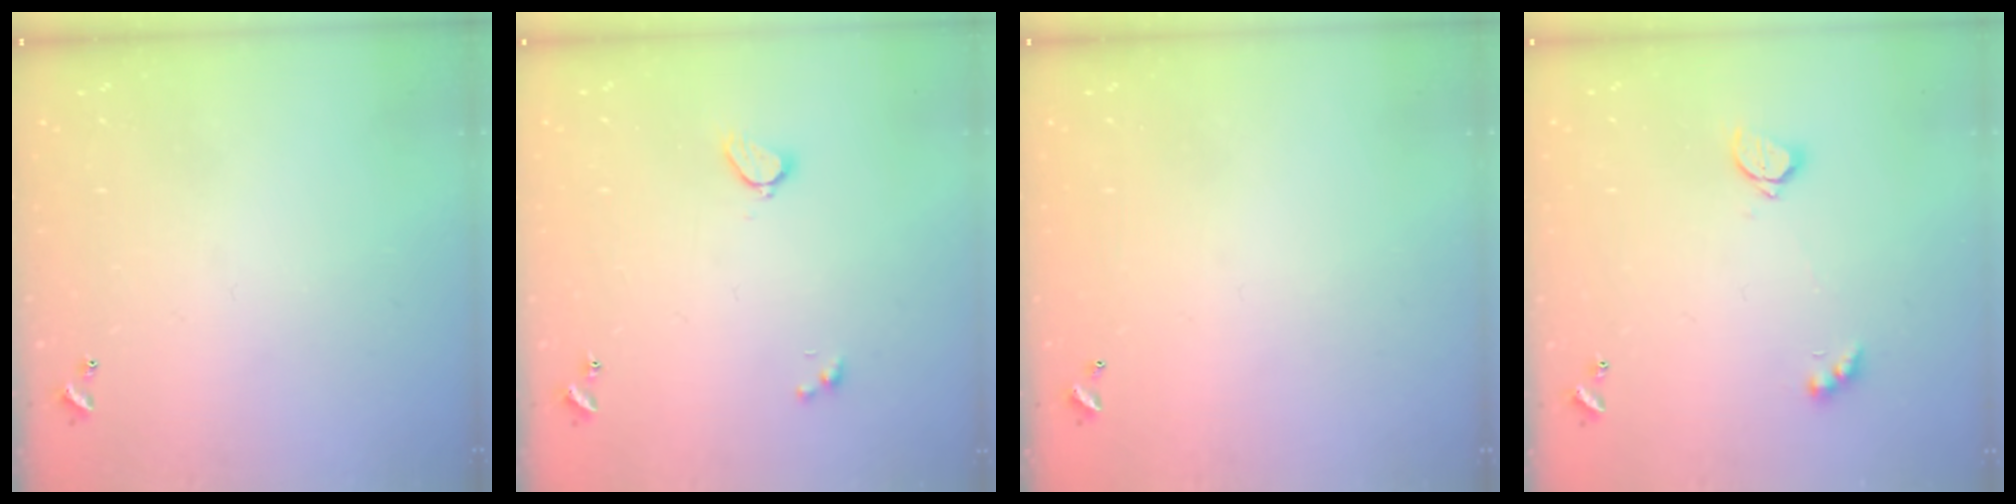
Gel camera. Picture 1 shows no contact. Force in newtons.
{"total": 2.0, "press": 2.0, "slide": 0.5}
{"total": 2.7, "press": 2.7, "slide": 0.1}
{"total": 2.1, "press": 2.1, "slide": 0.5}